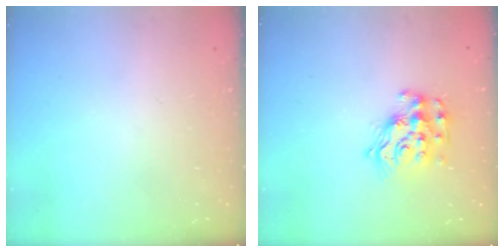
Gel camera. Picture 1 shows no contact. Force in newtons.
{"total": 11.8, "press": 11.8, "slide": 0.7}